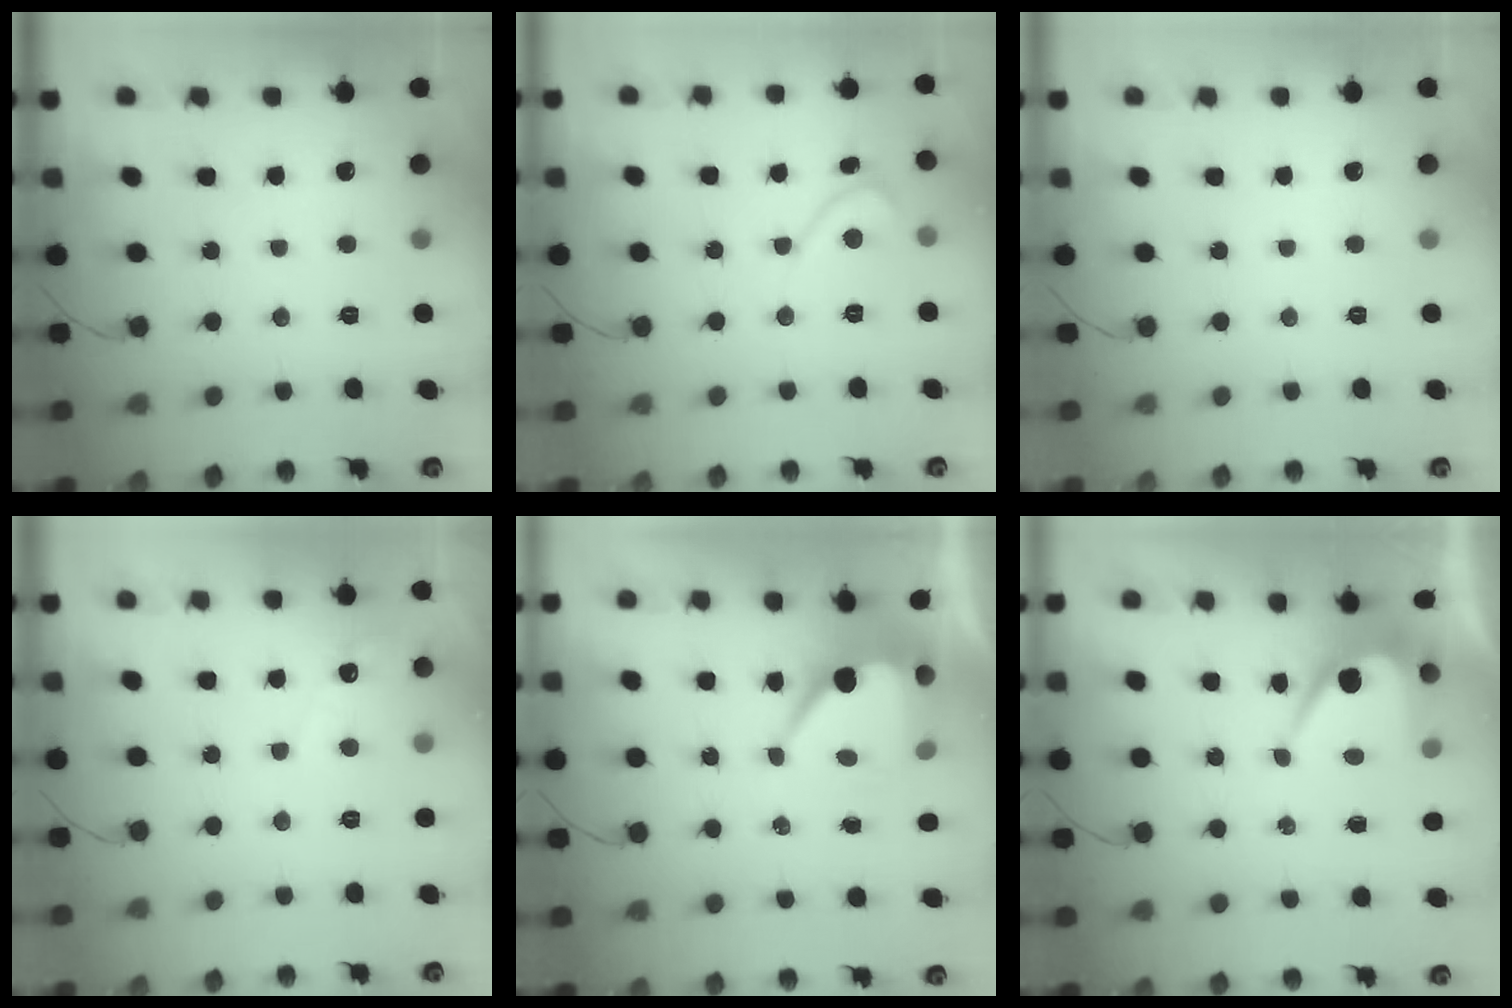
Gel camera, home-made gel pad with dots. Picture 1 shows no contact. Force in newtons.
{"total": 2.3, "press": 2.3, "slide": 0.1}
{"total": 0.0}
{"total": 3.1, "press": 3.1, "slide": 0.2}
{"total": 8.0, "press": 8.0, "slide": 0.6}
{"total": 6.8, "press": 6.8, "slide": 0.6}